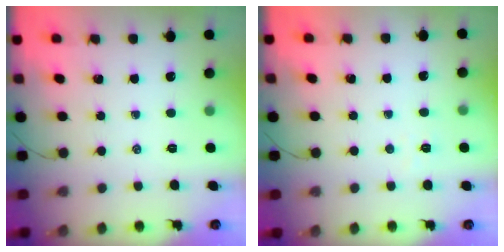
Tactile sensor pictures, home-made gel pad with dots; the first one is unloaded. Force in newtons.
{"total": 1.8, "press": 1.7, "slide": 0.5}